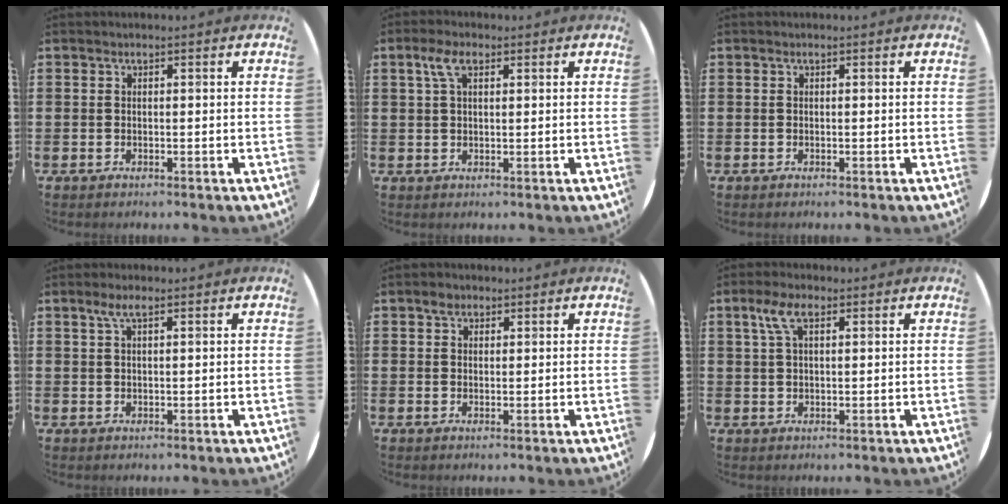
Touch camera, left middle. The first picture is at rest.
{"total": 3.5, "force": [1.8, 1.4, 2.6], "torque": [-0.057, 0.009, 0.032]}
{"total": 0.0}
{"total": 2.2, "force": [1.2, 0.5, 1.7], "torque": [-0.036, 0.006, 0.020]}
{"total": 1.6, "force": [1.2, 1.0, 0.4], "torque": [-0.001, 0.002, 0.021]}
{"total": 4.2, "force": [2.2, 1.6, 3.2], "torque": [-0.071, 0.009, 0.037]}